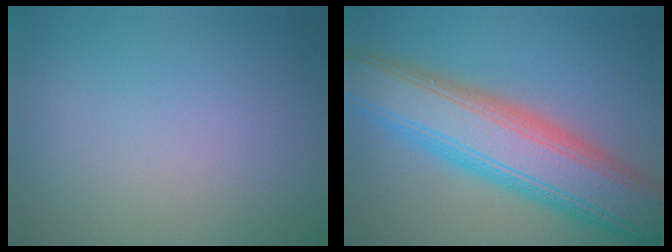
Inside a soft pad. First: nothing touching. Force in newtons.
{"total": 10.0, "press": 10.0, "slide": 0.2}